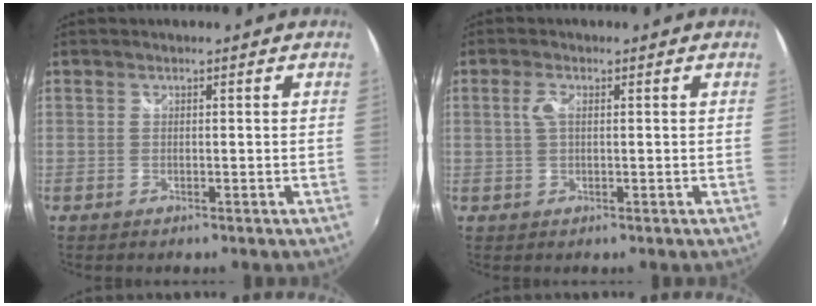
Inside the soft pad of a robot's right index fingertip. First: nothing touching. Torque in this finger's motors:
{"motor_torque": [0.03, 0.01, 0.11, 0.04]}